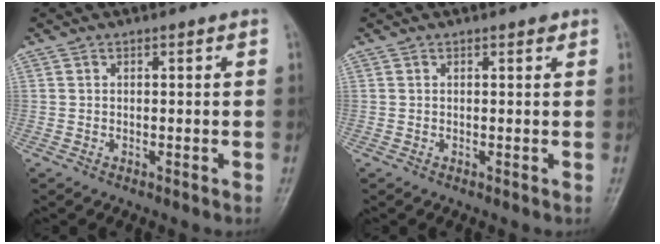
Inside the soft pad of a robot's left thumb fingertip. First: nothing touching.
{"total": 0.7, "force": [0.4, 0.3, 0.5], "torque": [-0.006, -0.002, 0.004]}